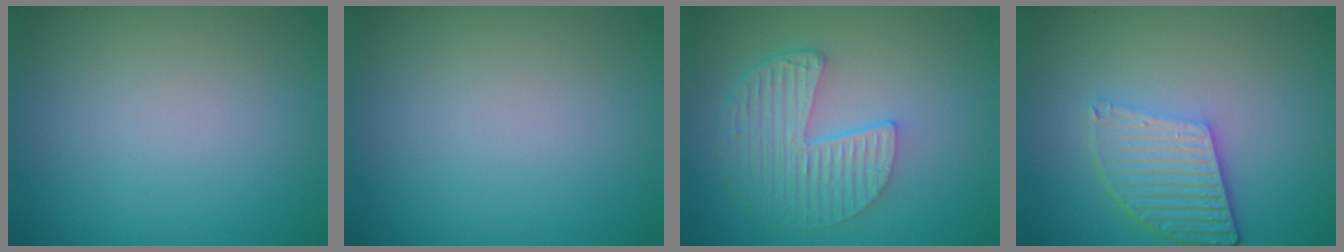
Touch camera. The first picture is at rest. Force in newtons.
{"total": 0.0}
{"total": 5.3, "press": 4.0, "slide": 3.5}
{"total": 5.0, "press": 3.8, "slide": 3.3}